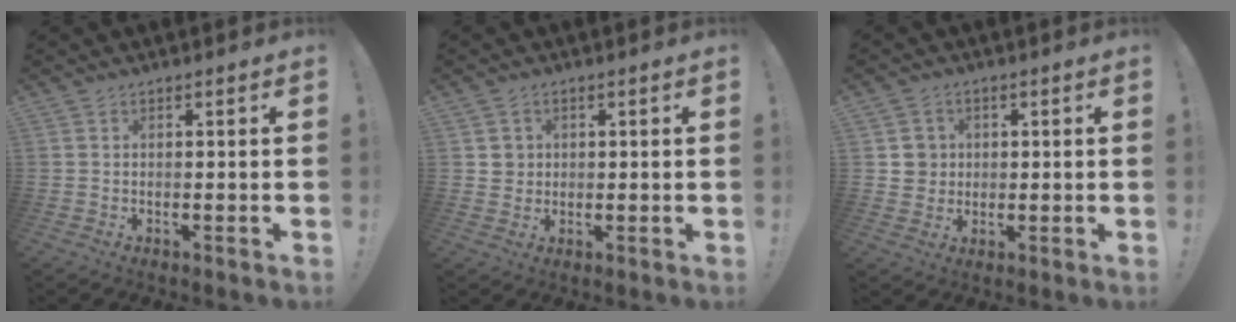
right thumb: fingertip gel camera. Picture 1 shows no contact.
{"total": 3.3, "force": [1.0, 3.1, 0.5], "torque": [0.000, -0.002, 0.018]}
{"total": 5.6, "force": [1.1, 5.4, 0.9], "torque": [0.002, -0.003, 0.023]}